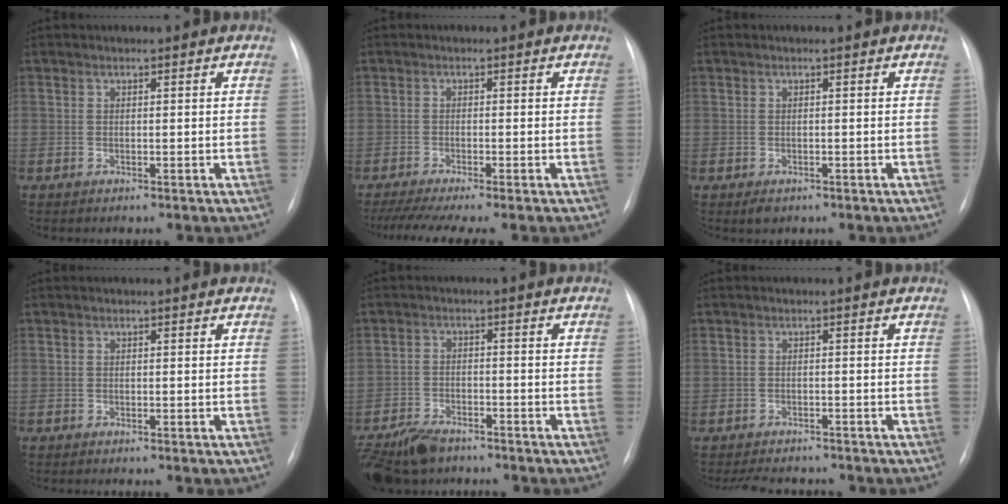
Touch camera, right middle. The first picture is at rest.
{"total": 7.8, "force": [-6.3, 0.0, 4.6], "torque": [-0.069, -0.014, -0.099]}
{"total": 1.5, "force": [-0.9, 0.9, 0.8], "torque": [-0.012, 0.000, -0.005]}
{"total": 0.8, "force": [-0.7, 0.1, 0.4], "torque": [-0.007, -0.003, -0.011]}
{"total": 8.8, "force": [-7.2, 3.4, 3.7], "torque": [-0.067, -0.017, -0.123]}
{"total": 6.7, "force": [-6.2, 1.9, 1.9], "torque": [-0.025, -0.005, -0.081]}